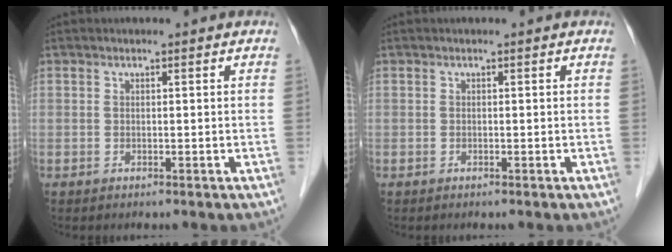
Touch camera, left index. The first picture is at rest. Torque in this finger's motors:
{"motor_torque": [0.00, 0.00, -0.01, 0.00]}